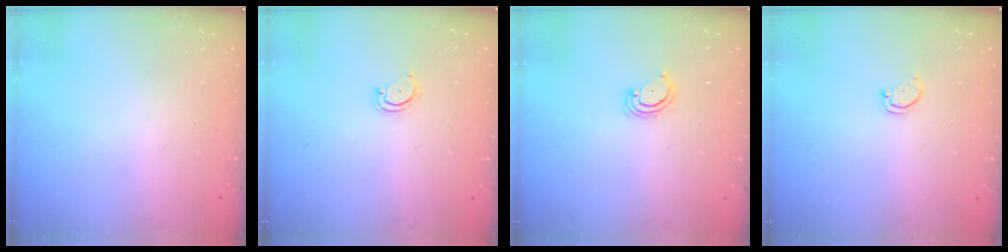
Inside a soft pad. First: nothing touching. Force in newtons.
{"total": 2.8, "press": 2.8, "slide": 0.3}
{"total": 3.3, "press": 3.3, "slide": 0.4}
{"total": 1.8, "press": 1.8, "slide": 0.1}